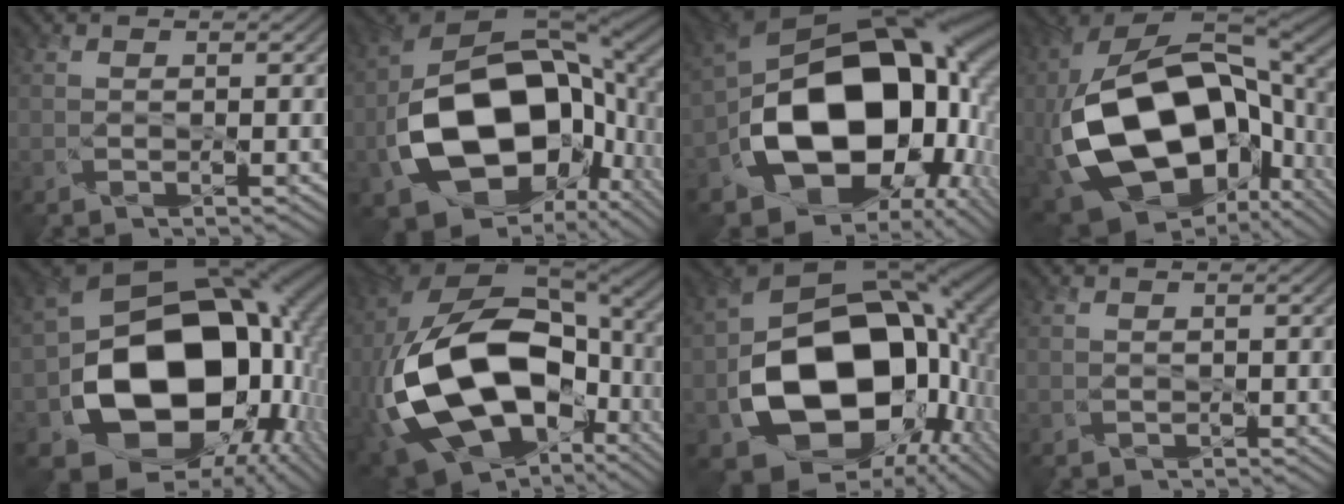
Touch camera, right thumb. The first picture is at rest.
{"total": 15.9, "force": [-2.8, 11.5, 10.6], "torque": [-0.193, -0.016, -0.051]}
{"total": 17.4, "force": [-3.6, 12.4, 11.6], "torque": [-0.204, -0.017, -0.047]}
{"total": 18.4, "force": [-2.0, 12.5, 13.4], "torque": [-0.322, -0.014, -0.021]}
{"total": 18.0, "force": [-1.9, 14.7, 10.2], "torque": [-0.194, -0.043, -0.003]}
{"total": 18.8, "force": [-3.5, 12.6, 13.6], "torque": [-0.337, -0.020, -0.047]}
{"total": 16.4, "force": [-2.7, 13.1, 9.6], "torque": [-0.153, -0.031, -0.034]}
{"total": 0.8, "force": [0.2, 0.0, -0.8], "torque": [0.016, 0.001, 0.002]}